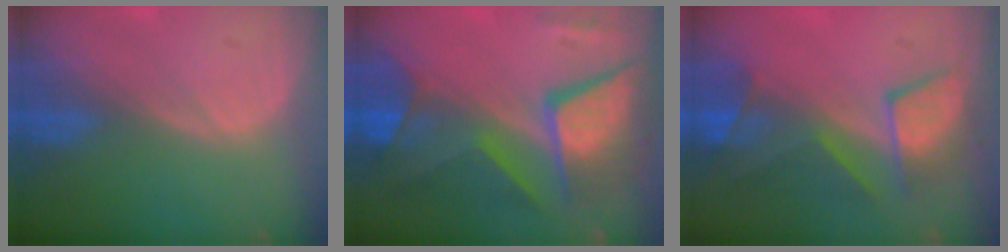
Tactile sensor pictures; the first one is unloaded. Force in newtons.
{"total": 12.0, "press": 11.9, "slide": 1.2}
{"total": 8.7, "press": 8.2, "slide": 2.8}